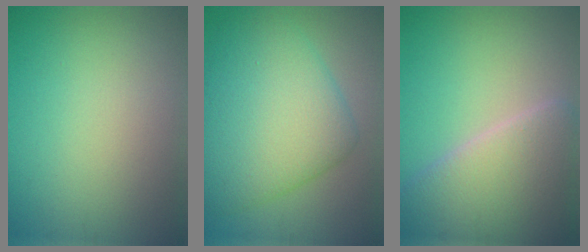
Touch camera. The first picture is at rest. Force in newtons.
{"total": 9.0, "press": 9.0, "slide": 0.1}
{"total": 7.6, "press": 7.6, "slide": 0.4}